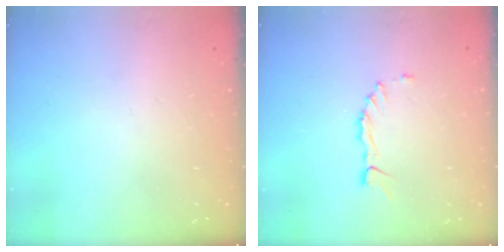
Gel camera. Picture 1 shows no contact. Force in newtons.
{"total": 1.5, "press": 1.5, "slide": 0.4}